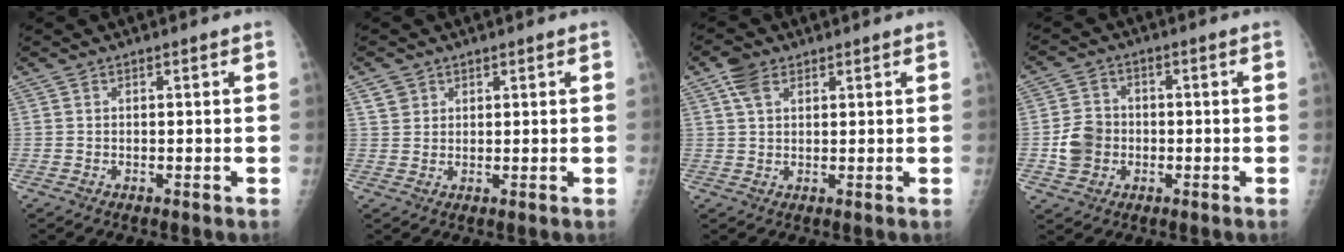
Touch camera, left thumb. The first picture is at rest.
{"total": 2.6, "force": [1.4, 2.2, 0.4], "torque": [0.011, -0.008, 0.022]}
{"total": 4.1, "force": [2.1, 2.6, 2.4], "torque": [-0.037, 0.001, 0.042]}
{"total": 6.7, "force": [-1.3, 5.8, 3.2], "torque": [-0.043, 0.013, -0.027]}